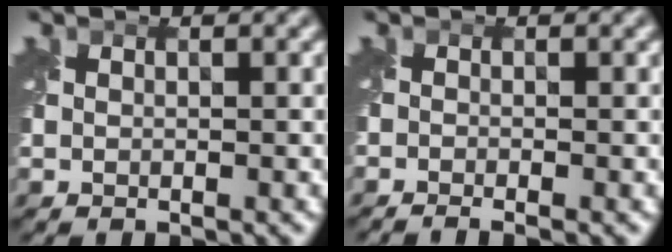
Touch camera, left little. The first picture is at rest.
{"total": 1.7, "force": [-1.2, 0.4, 1.1], "torque": [-0.015, -0.002, -0.020]}